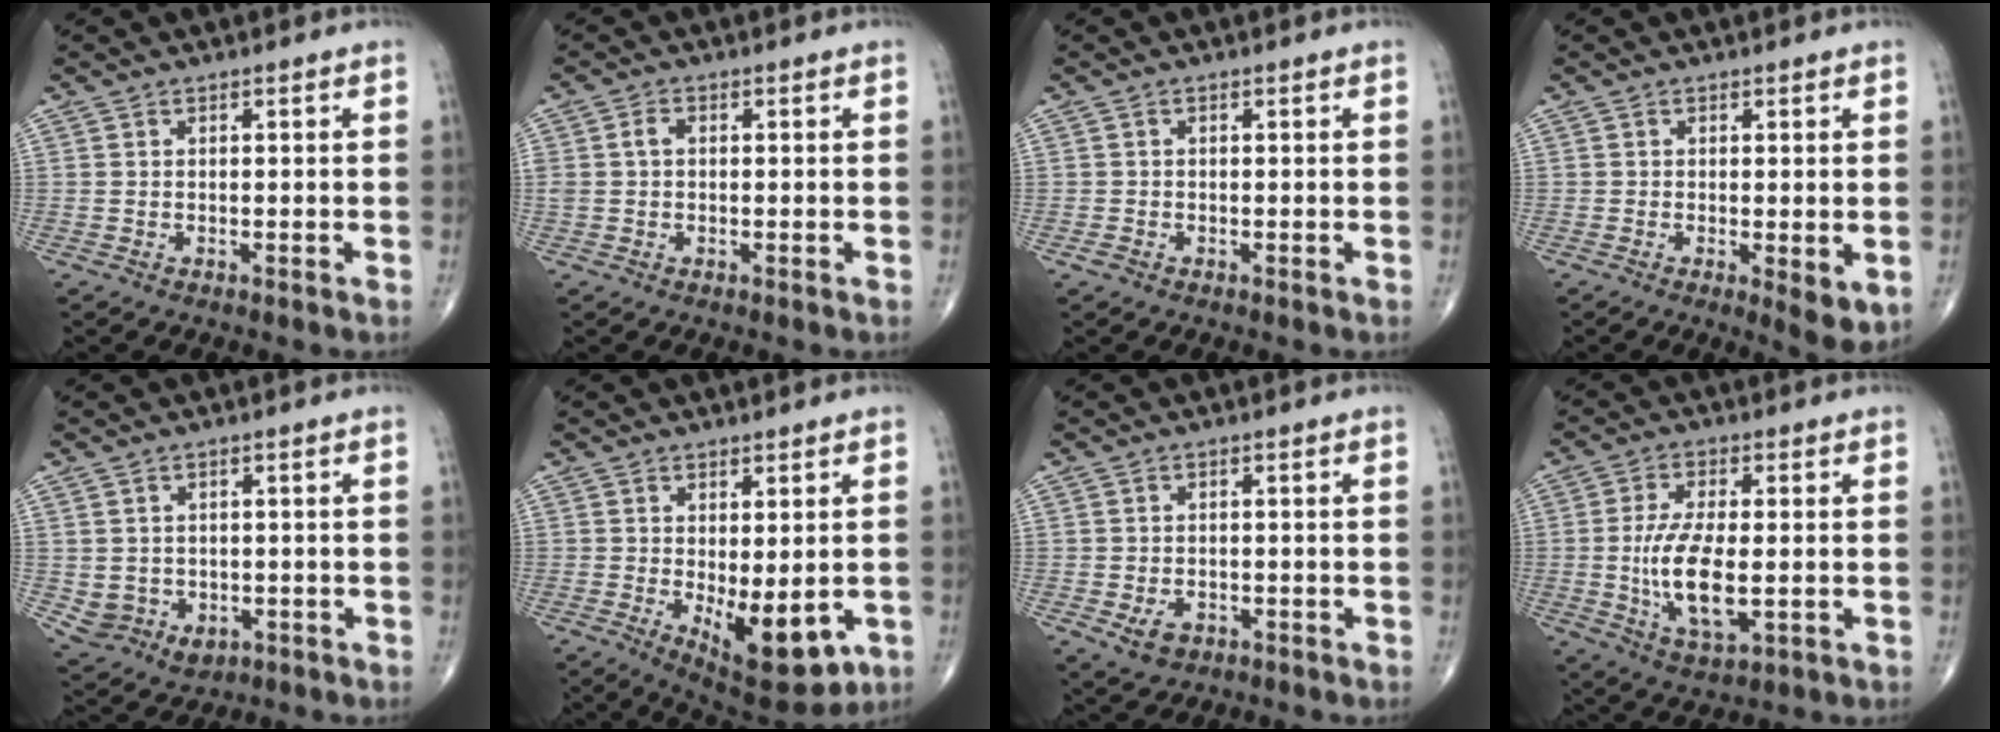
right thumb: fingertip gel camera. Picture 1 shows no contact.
{"total": 2.7, "force": [0.2, 1.9, 1.9], "torque": [-0.046, 0.013, 0.005]}
{"total": 1.0, "force": [-0.5, 0.8, 0.3], "torque": [-0.004, 0.001, -0.010]}
{"total": 5.0, "force": [-0.9, 1.7, 4.6], "torque": [-0.066, -0.017, -0.012]}
{"total": 7.0, "force": [-1.1, 6.2, 3.0], "torque": [-0.047, 0.005, 0.001]}
{"total": 12.4, "force": [-3.1, 5.5, 10.7], "torque": [-0.137, -0.017, -0.026]}
{"total": 4.0, "force": [-1.5, 2.9, 2.3], "torque": [-0.034, 0.001, -0.016]}
{"total": 11.8, "force": [-1.3, 5.0, 10.7], "torque": [-0.207, -0.011, -0.017]}